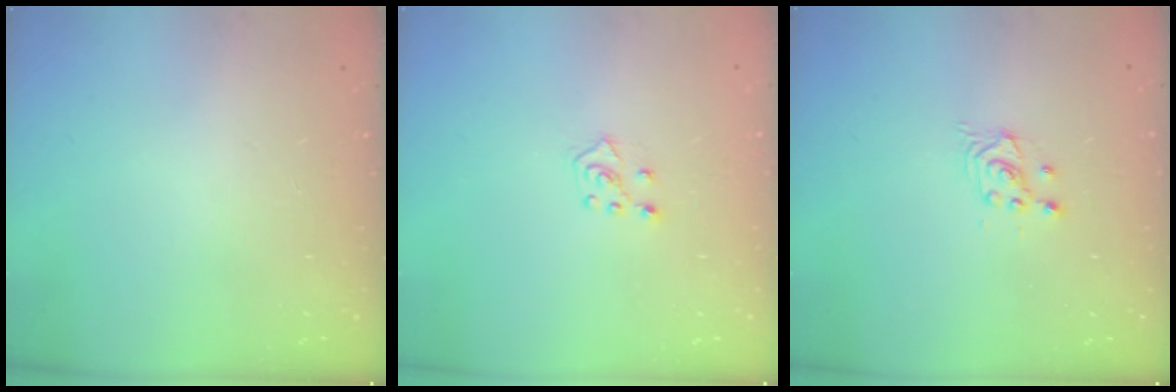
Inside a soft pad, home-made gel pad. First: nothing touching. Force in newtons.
{"total": 5.0, "press": 4.9, "slide": 0.8}
{"total": 2.6, "press": 2.5, "slide": 0.3}